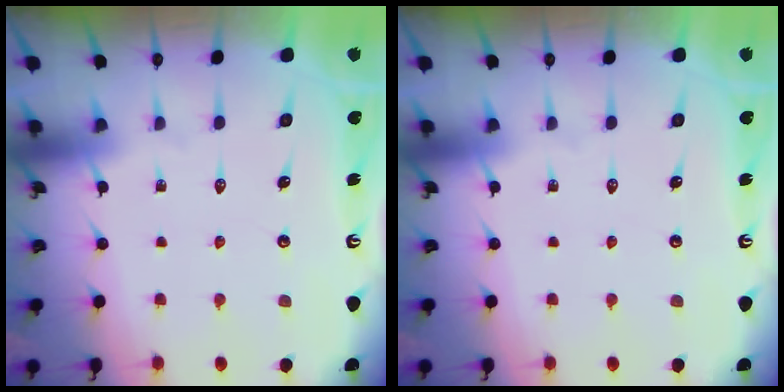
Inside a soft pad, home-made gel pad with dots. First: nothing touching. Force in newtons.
{"total": 0.0}